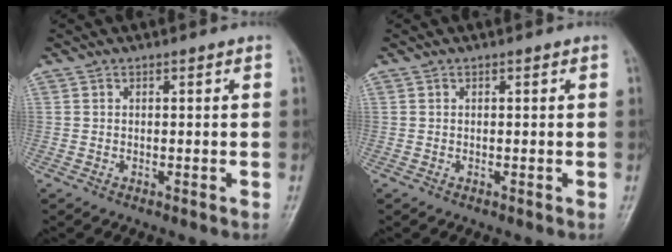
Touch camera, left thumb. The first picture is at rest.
{"total": 0.0}